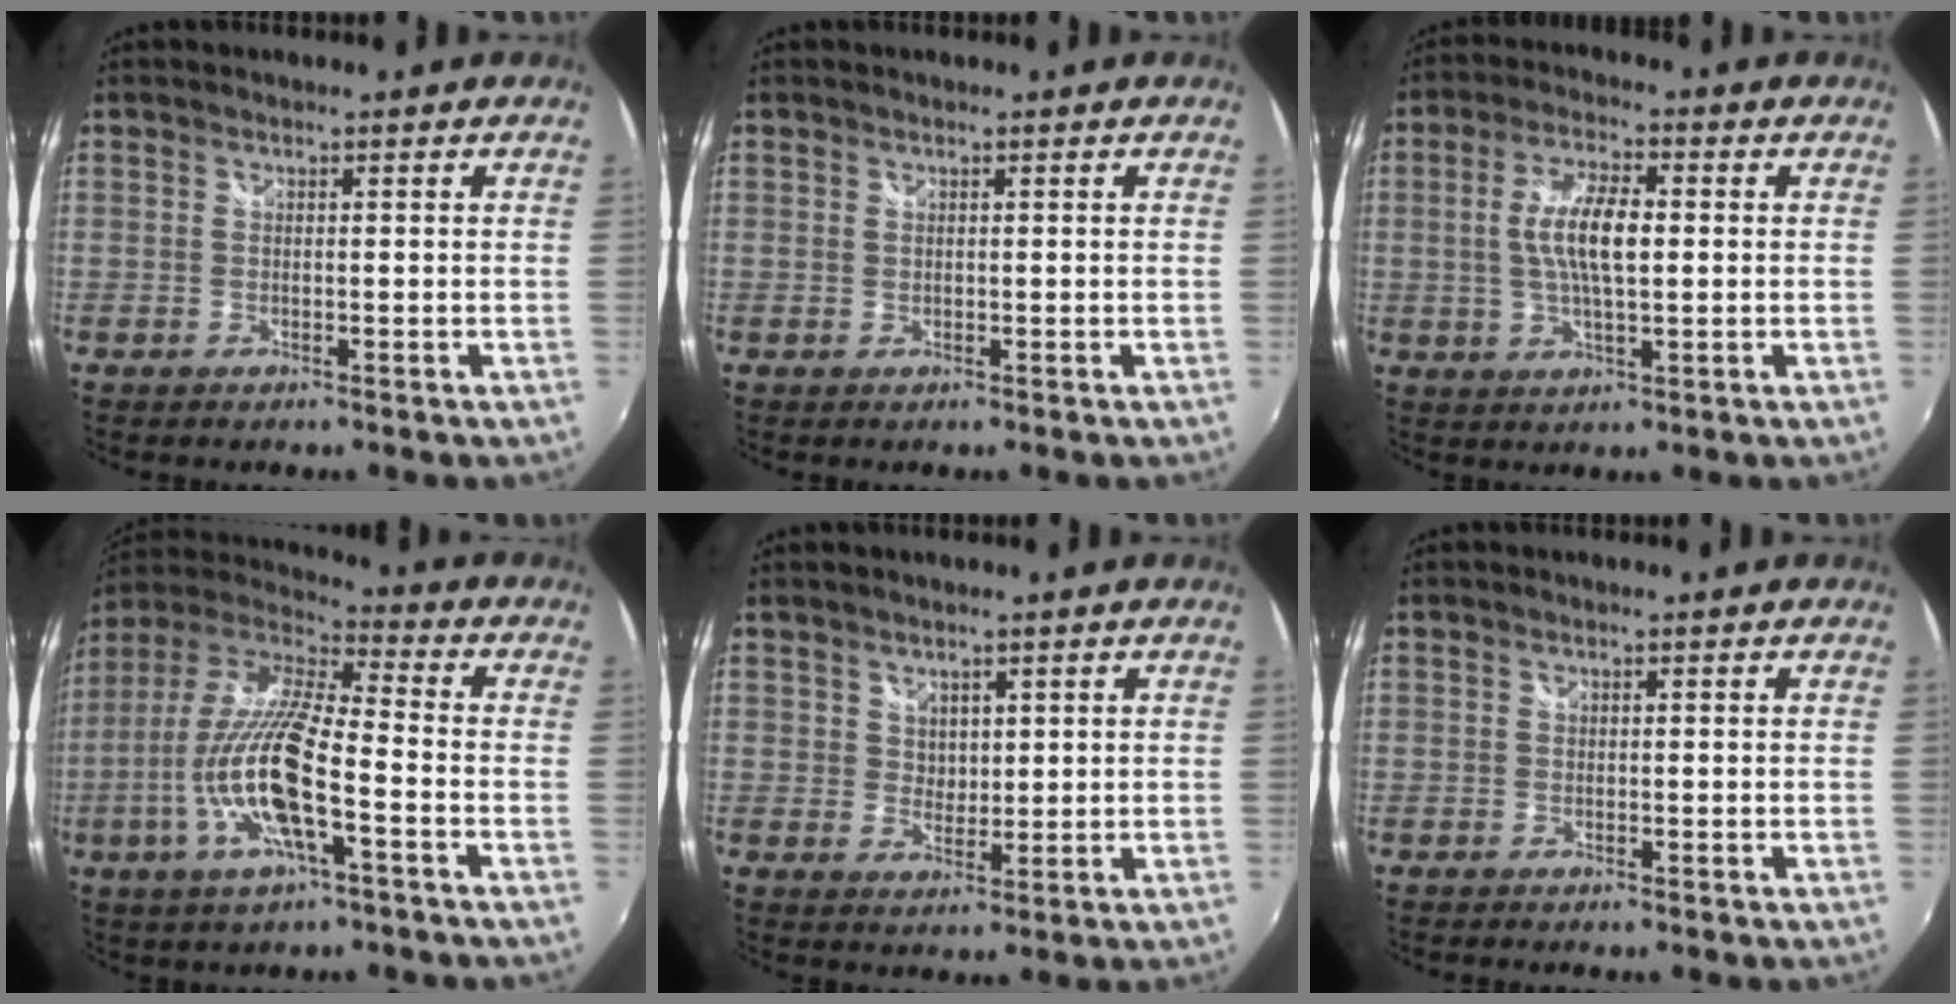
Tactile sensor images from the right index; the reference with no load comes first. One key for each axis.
{"total": 0.0}
{"total": 8.4, "fx": 0.4, "fy": 2.8, "fz": 8.0, "tx": -0.154, "ty": 0.006, "tz": 0.008}
{"total": 17.3, "fx": -5.7, "fy": 3.8, "fz": 16.0, "tx": -0.316, "ty": -0.016, "tz": -0.114}
{"total": 2.7, "fx": 1.5, "fy": 2.1, "fz": 0.5, "tx": -0.001, "ty": 0.002, "tz": 0.027}
{"total": 0.0}